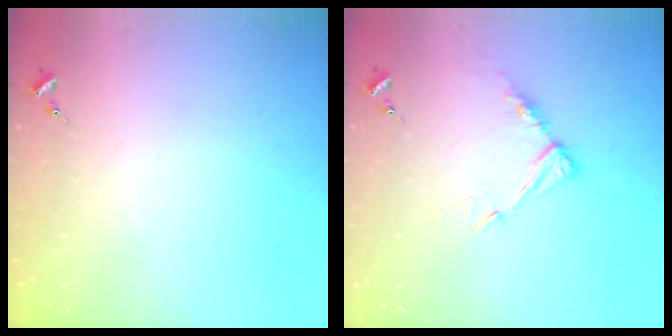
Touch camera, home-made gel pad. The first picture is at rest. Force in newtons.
{"total": 9.4, "press": 9.4, "slide": 0.6}